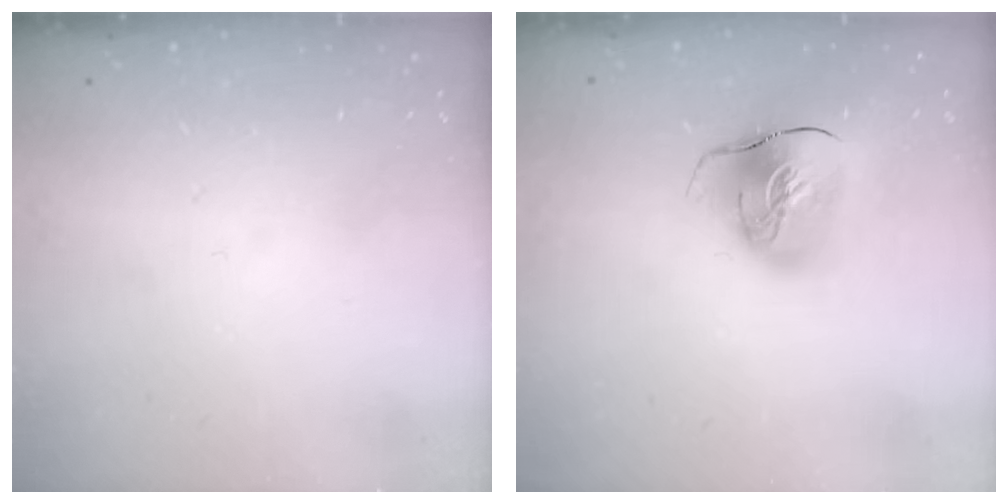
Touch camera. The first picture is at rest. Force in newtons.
{"total": 13.3, "press": 13.2, "slide": 2.2}